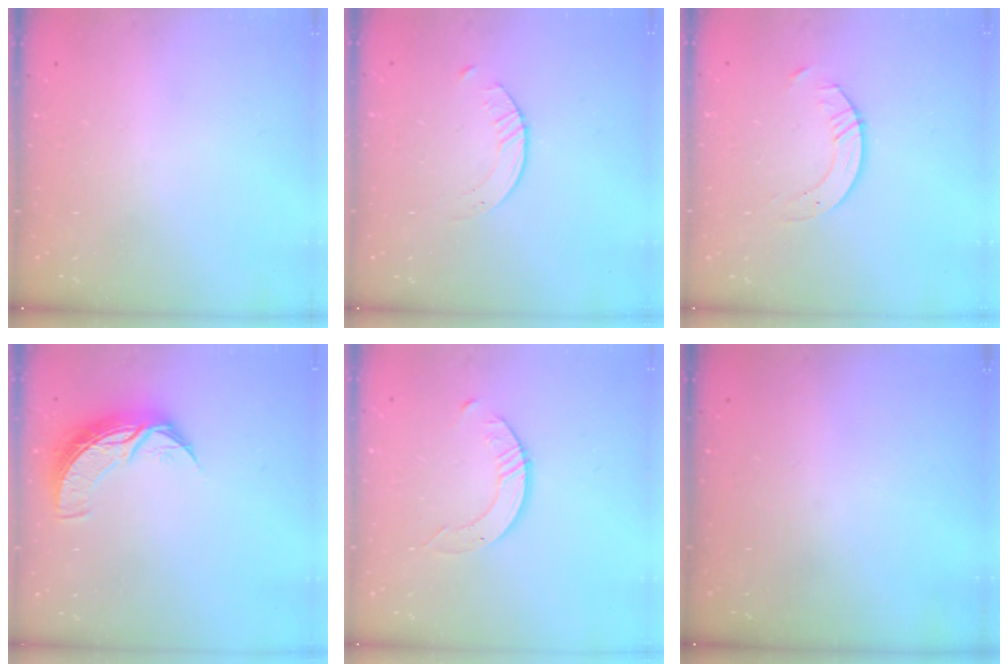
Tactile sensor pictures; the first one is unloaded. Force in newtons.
{"total": 1.6, "press": 1.6, "slide": 0.3}
{"total": 5.0, "press": 5.0, "slide": 0.5}
{"total": 9.0, "press": 9.0, "slide": 0.6}
{"total": 3.7, "press": 3.7, "slide": 0.4}
{"total": 0.0}